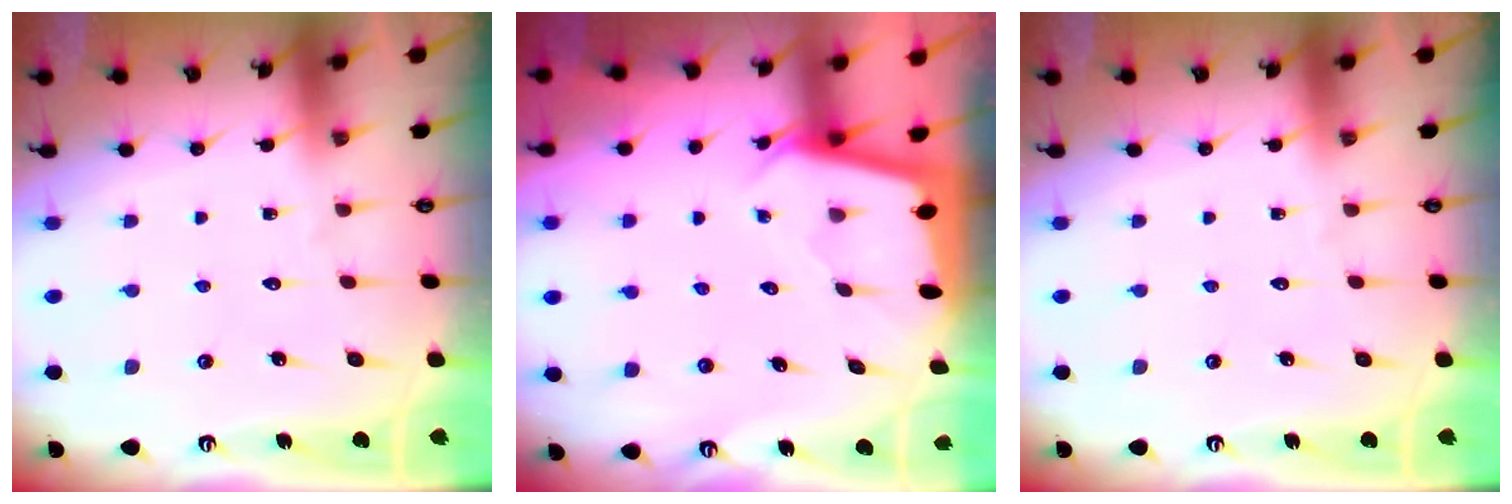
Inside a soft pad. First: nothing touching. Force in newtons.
{"total": 2.0, "press": 2.0, "slide": 0.2}
{"total": 0.0}